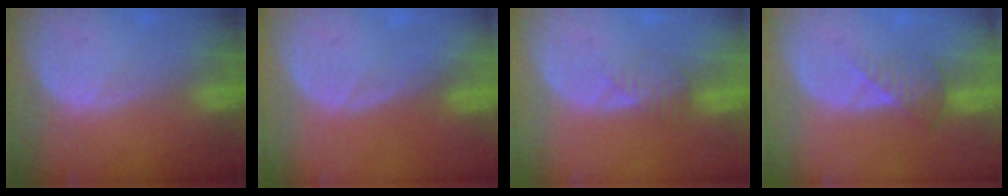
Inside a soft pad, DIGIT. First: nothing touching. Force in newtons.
{"total": 0.0}
{"total": 2.1, "press": 2.1, "slide": 0.2}
{"total": 3.4, "press": 3.0, "slide": 1.5}